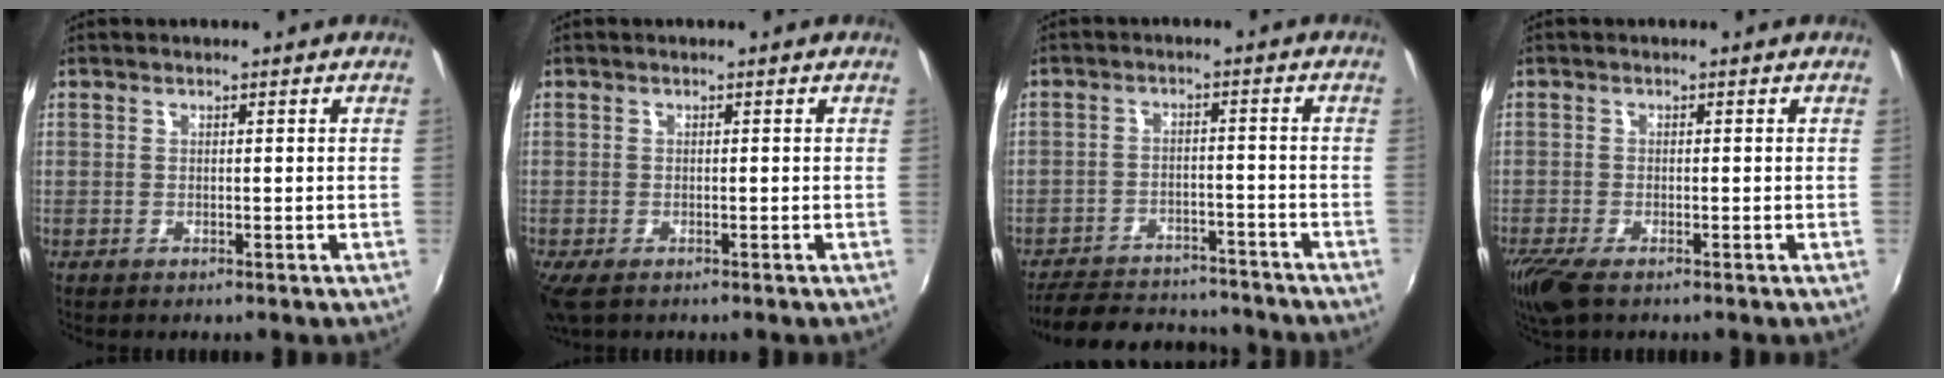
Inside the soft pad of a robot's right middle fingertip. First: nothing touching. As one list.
[{"total": 3.4, "force": [-2.2, 1.5, 2.2], "torque": [-0.046, -0.017, -0.036]}, {"total": 16.2, "force": [-14.1, 5.7, 5.6], "torque": [-0.136, 0.013, -0.192]}, {"total": 5.2, "force": [-3.6, 1.5, 3.4], "torque": [-0.082, -0.023, -0.070]}]